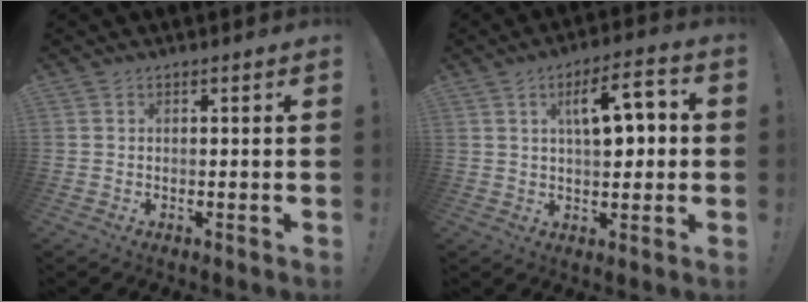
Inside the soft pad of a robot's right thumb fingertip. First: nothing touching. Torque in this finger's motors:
{"motor_torque": [0.09, 0.13, 0.13, 0.09, 0.07]}